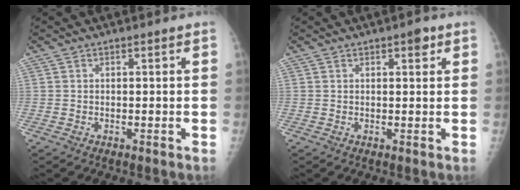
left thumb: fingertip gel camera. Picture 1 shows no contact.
{"total": 1.8, "force": [1.0, 0.8, 1.3], "torque": [-0.008, -0.001, 0.012]}